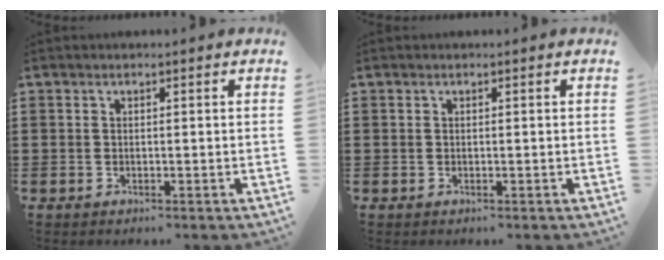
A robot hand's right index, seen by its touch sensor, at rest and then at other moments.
{"total": 0.0}